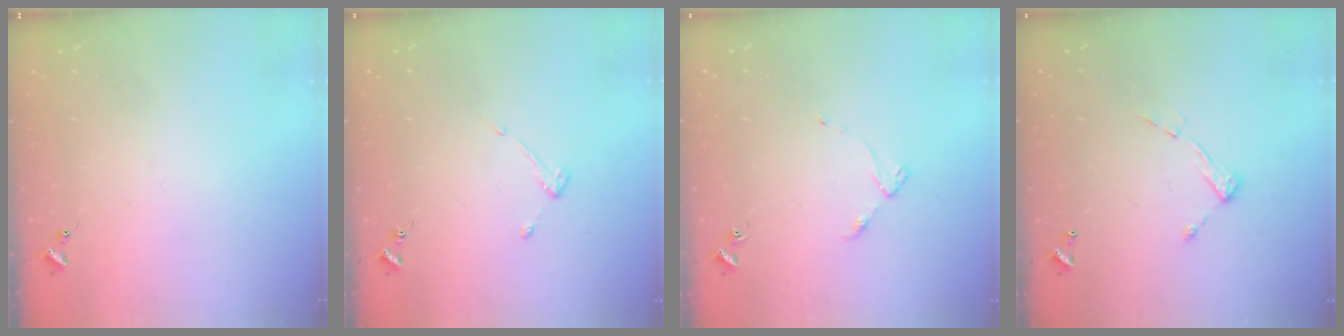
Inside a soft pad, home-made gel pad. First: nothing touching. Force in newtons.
{"total": 3.0, "press": 3.0, "slide": 0.4}
{"total": 3.3, "press": 3.3, "slide": 0.4}
{"total": 6.5, "press": 6.4, "slide": 0.6}